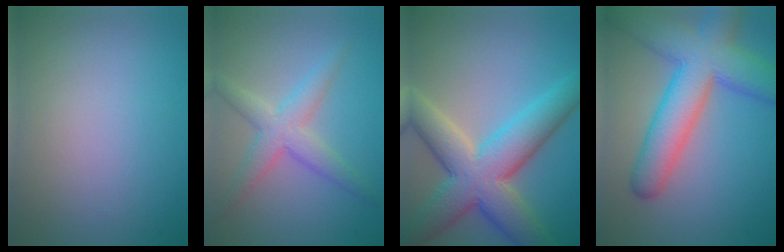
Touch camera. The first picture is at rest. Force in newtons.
{"total": 3.8, "press": 3.8, "slide": 0.1}
{"total": 10.1, "press": 10.1, "slide": 0.7}
{"total": 9.3, "press": 9.3, "slide": 0.4}